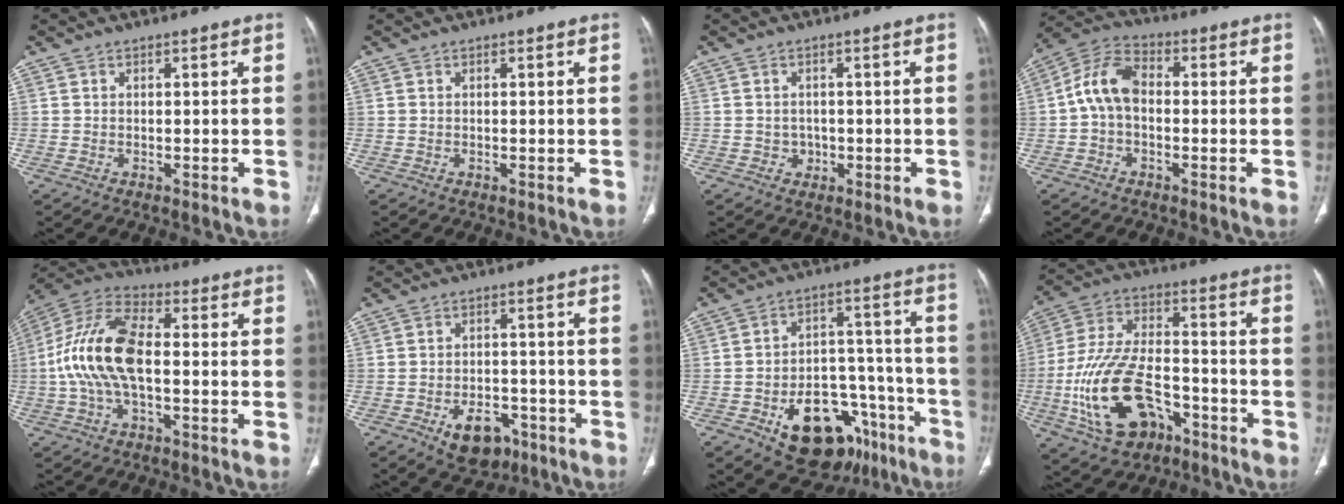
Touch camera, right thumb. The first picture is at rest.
{"total": 0.0}
{"total": 2.2, "force": [-0.5, 2.1, 0.6], "torque": [0.003, 0.006, -0.005]}
{"total": 8.8, "force": [-0.4, 5.9, 6.5], "torque": [-0.117, 0.028, -0.021]}
{"total": 15.2, "force": [-1.1, 7.4, 13.3], "torque": [-0.279, 0.036, -0.027]}
{"total": 8.6, "force": [-4.4, 5.6, 4.9], "torque": [-0.052, 0.028, -0.058]}
{"total": 20.7, "force": [-11.5, 12.2, 12.2], "torque": [-0.129, 0.092, -0.162]}
{"total": 19.2, "force": [-7.8, 11.3, 13.4], "torque": [-0.253, 0.045, -0.130]}